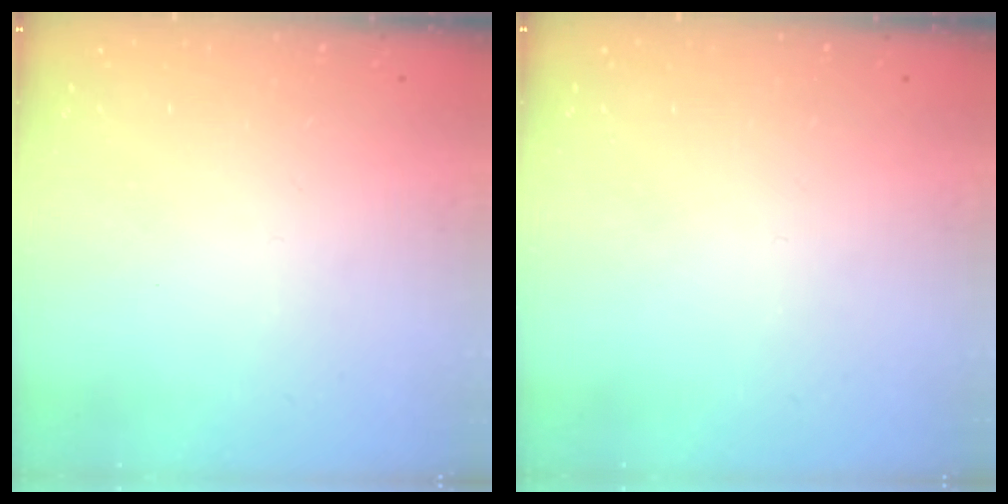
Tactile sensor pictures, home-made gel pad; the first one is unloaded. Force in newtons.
{"total": 0.0}